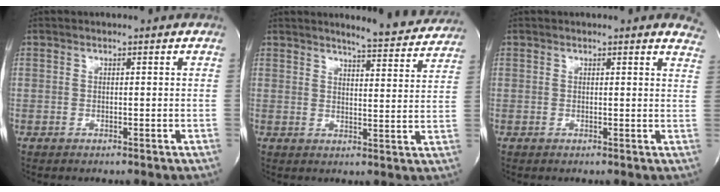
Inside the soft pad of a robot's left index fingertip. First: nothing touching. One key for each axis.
{"total": 10.4, "fx": 10.0, "fy": 0.8, "fz": 2.7, "tx": -0.033, "ty": -0.024, "tz": 0.109}
{"total": 5.0, "fx": 4.7, "fy": 1.0, "fz": 1.5, "tx": -0.002, "ty": -0.015, "tz": 0.021}